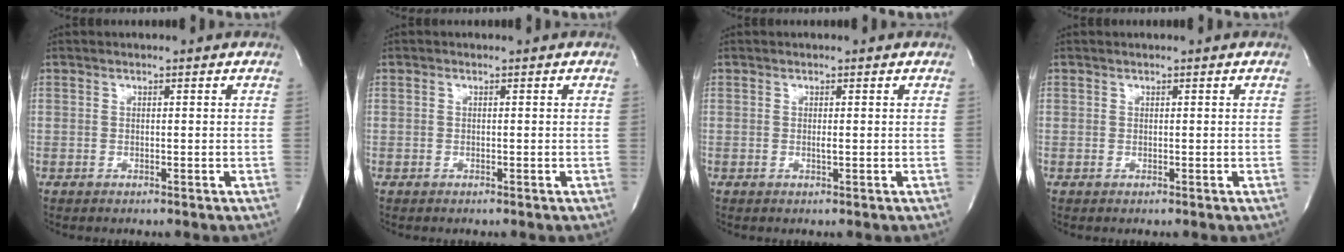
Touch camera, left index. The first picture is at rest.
{"total": 0.0}
{"total": 0.6, "force": [-0.3, 0.1, 0.5], "torque": [-0.015, -0.005, -0.007]}
{"total": 0.0}